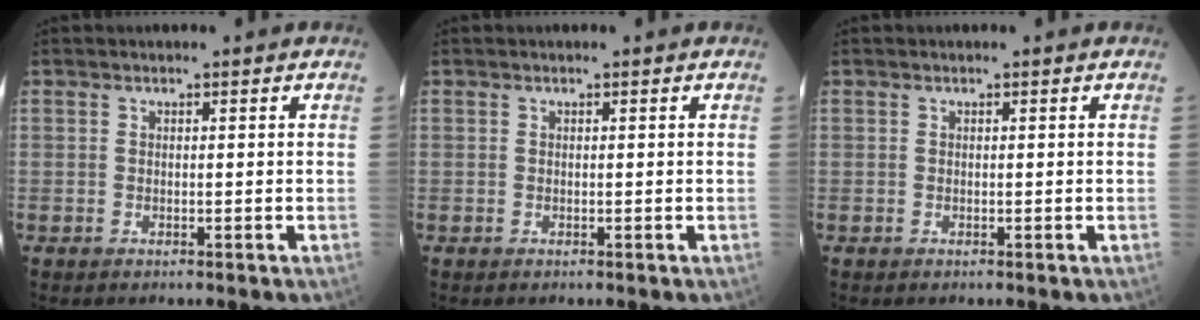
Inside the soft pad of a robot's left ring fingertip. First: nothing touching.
{"total": 0.0}
{"total": 0.0}